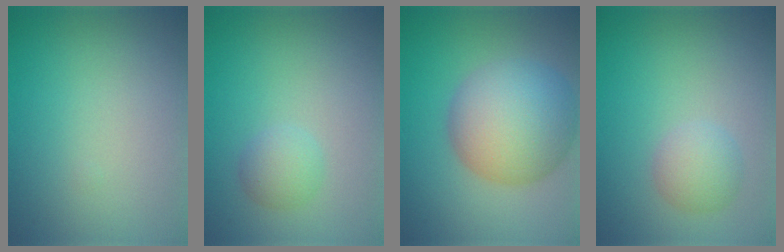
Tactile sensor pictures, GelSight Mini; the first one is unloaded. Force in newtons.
{"total": 1.9, "press": 1.9, "slide": 0.1}
{"total": 9.0, "press": 9.0, "slide": 0.6}
{"total": 2.4, "press": 2.4, "slide": 0.0}